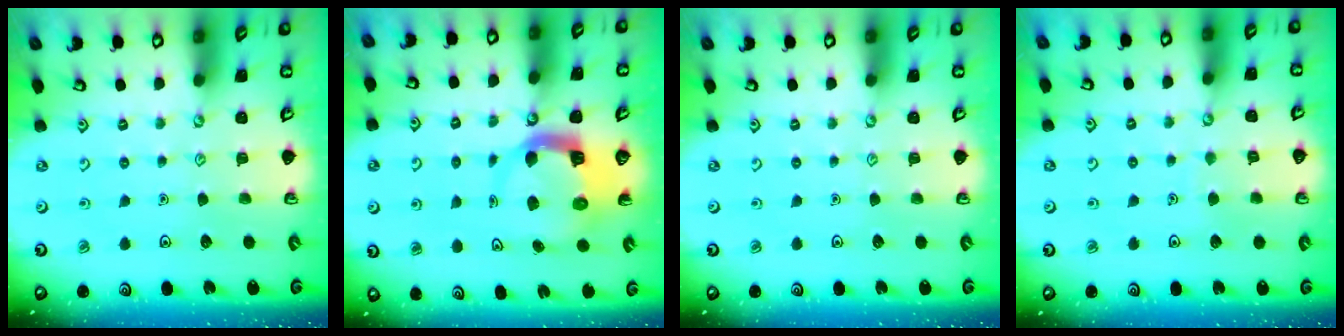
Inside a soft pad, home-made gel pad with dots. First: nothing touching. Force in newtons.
{"total": 5.9, "press": 5.8, "slide": 1.0}
{"total": 0.0}
{"total": 3.3, "press": 3.3, "slide": 0.3}